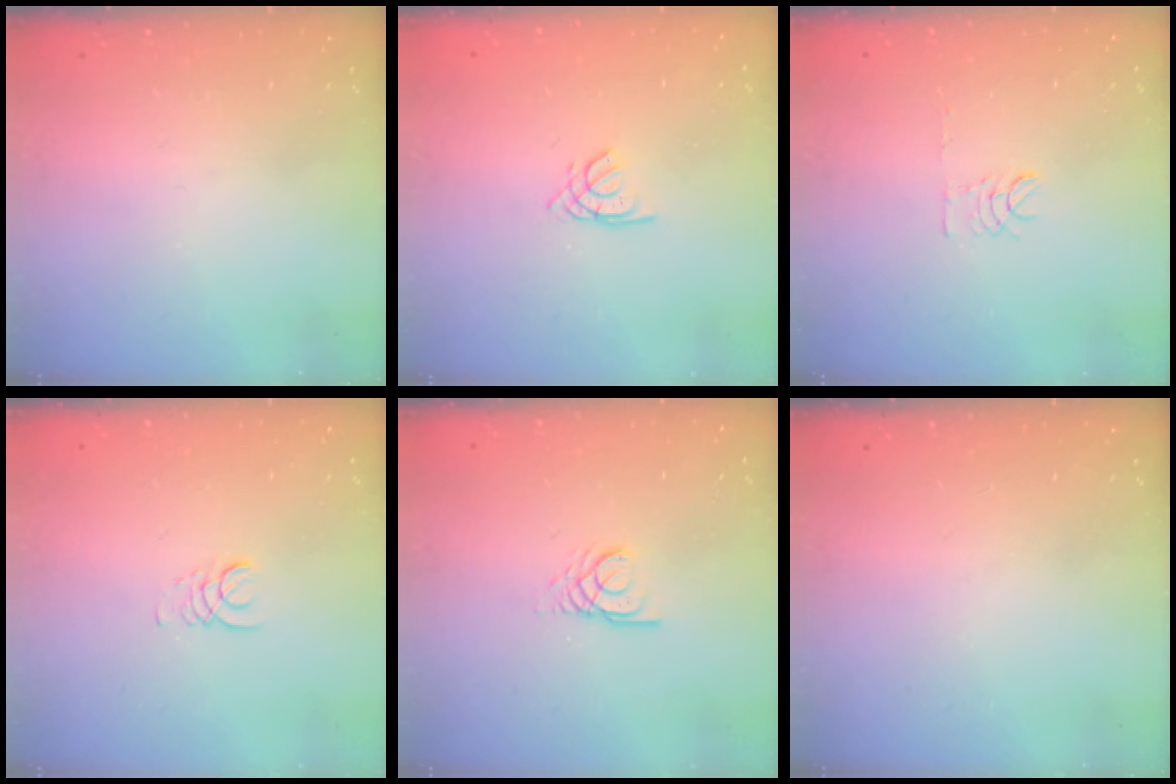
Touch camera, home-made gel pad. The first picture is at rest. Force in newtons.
{"total": 1.7, "press": 1.7, "slide": 0.4}
{"total": 5.3, "press": 5.3, "slide": 0.3}
{"total": 3.4, "press": 3.4, "slide": 0.3}
{"total": 2.6, "press": 2.6, "slide": 0.1}
{"total": 0.0}